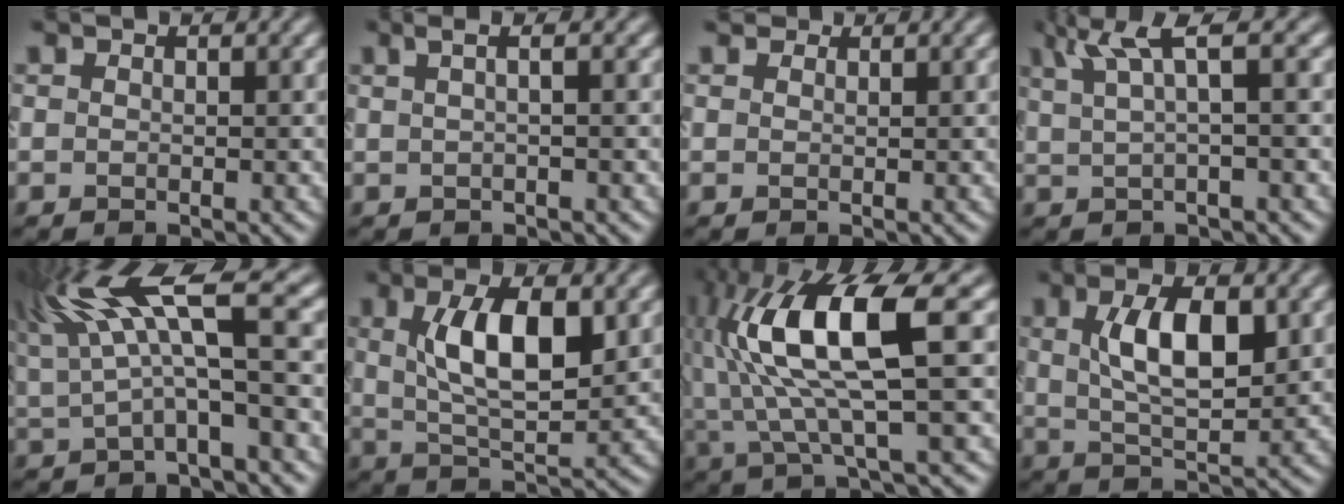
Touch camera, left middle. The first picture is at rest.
{"total": 2.2, "force": [0.8, 0.6, 1.9], "torque": [-0.026, 0.004, 0.002]}
{"total": 0.9, "force": [0.8, 0.5, -0.1], "torque": [0.004, -0.001, 0.007]}
{"total": 3.8, "force": [2.2, 0.5, 3.1], "torque": [-0.056, 0.014, 0.042]}
{"total": 8.5, "force": [3.4, 1.7, 7.6], "torque": [-0.140, 0.018, 0.056]}
{"total": 7.4, "force": [2.1, 2.8, 6.5], "torque": [-0.120, 0.007, 0.039]}
{"total": 10.4, "force": [2.3, 2.5, 9.8], "torque": [-0.203, 0.006, 0.048]}
{"total": 6.4, "force": [1.9, 2.5, 5.6], "torque": [-0.108, 0.007, 0.035]}